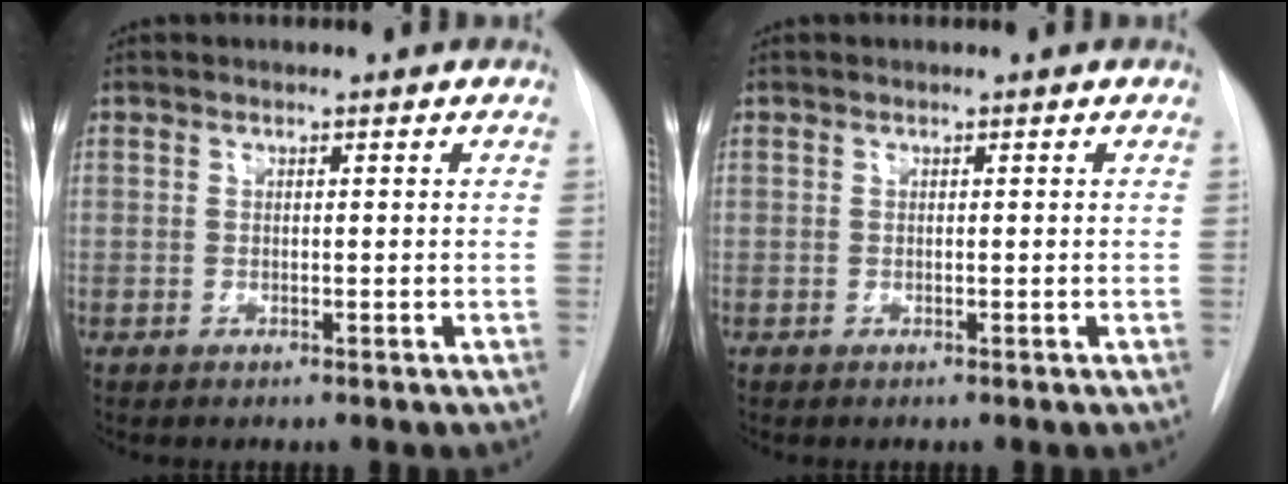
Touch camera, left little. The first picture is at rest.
{"total": 0.0}